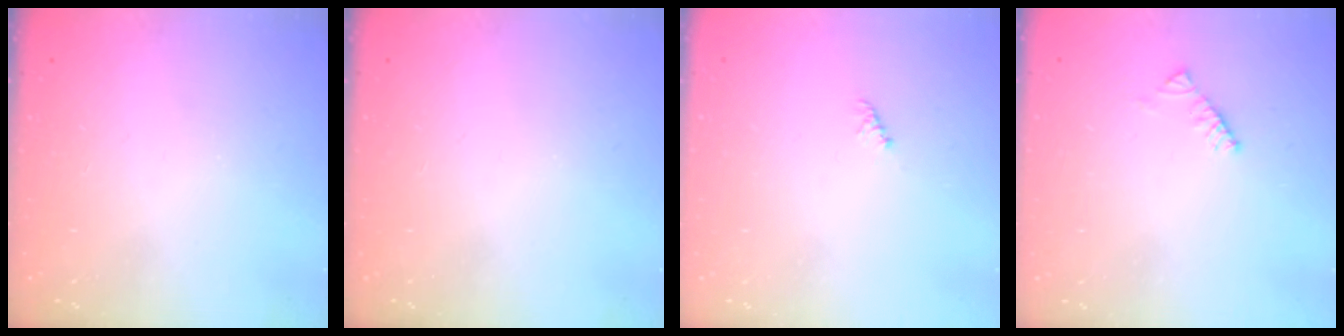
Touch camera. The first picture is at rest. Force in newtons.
{"total": 0.0}
{"total": 1.1, "press": 1.1, "slide": 0.3}
{"total": 2.9, "press": 2.9, "slide": 0.5}